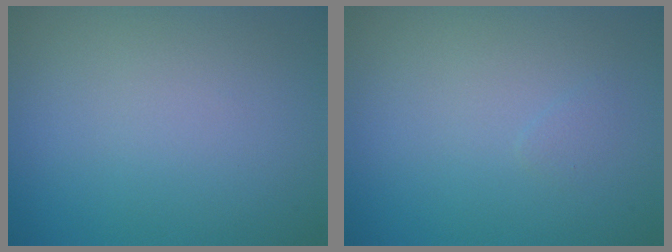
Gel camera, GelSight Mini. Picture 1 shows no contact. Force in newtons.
{"total": 0.5, "press": 0.5, "slide": 0.0}